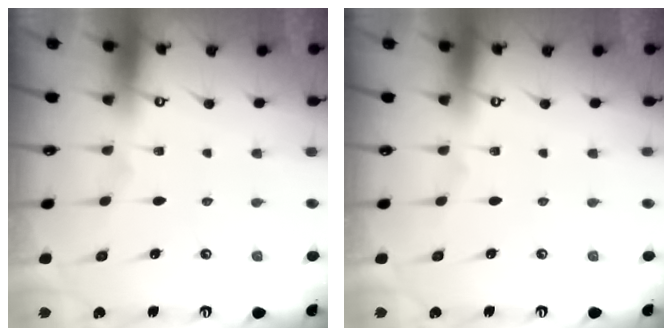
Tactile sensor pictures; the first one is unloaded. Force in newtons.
{"total": 0.0}